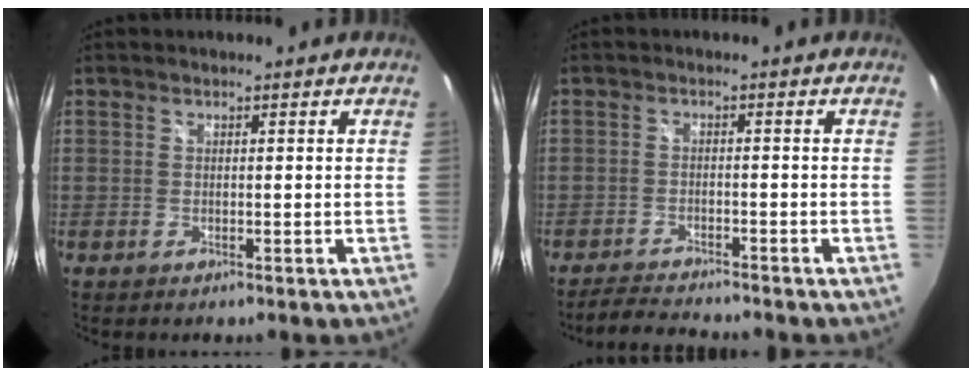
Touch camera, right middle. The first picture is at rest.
{"total": 4.5, "force": [-4.3, -0.1, 1.2], "torque": [-0.041, -0.009, -0.078]}